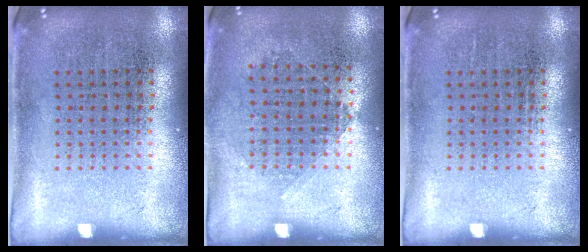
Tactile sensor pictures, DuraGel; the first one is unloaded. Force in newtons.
{"total": 1.0, "press": 0.9, "slide": 0.4}
{"total": 0.0}